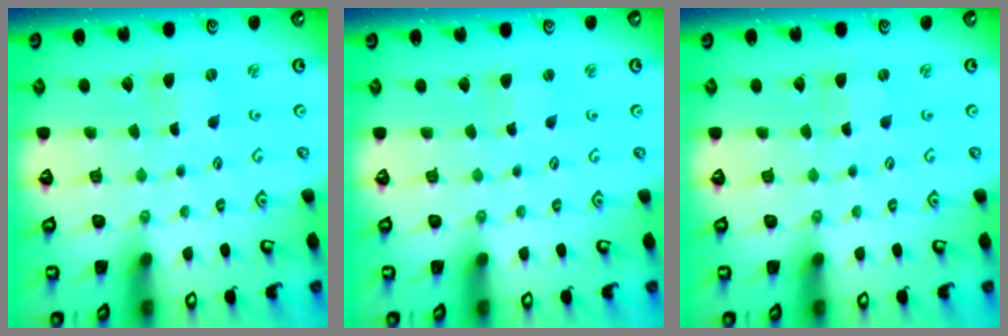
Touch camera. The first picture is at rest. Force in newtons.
{"total": 2.1, "press": 2.1, "slide": 0.3}
{"total": 0.0}